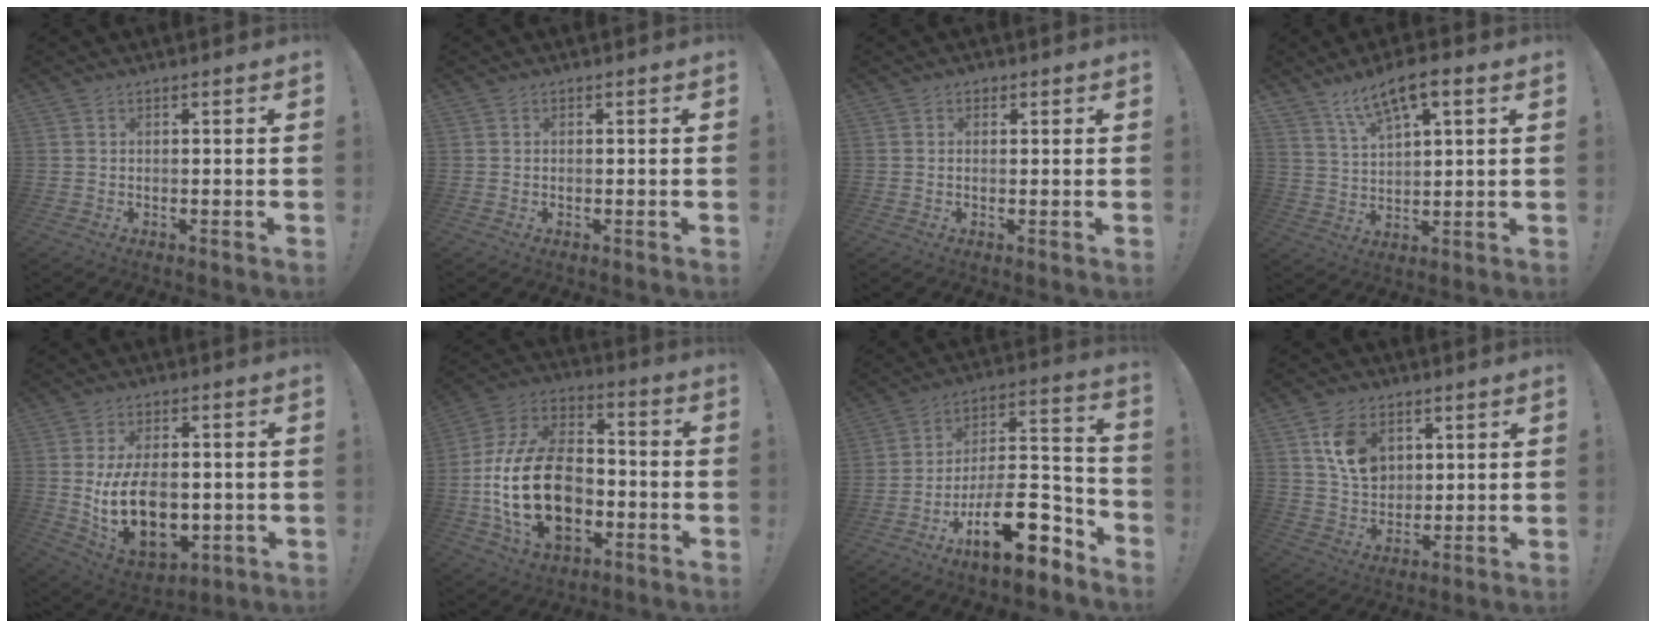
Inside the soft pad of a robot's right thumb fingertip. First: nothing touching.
{"total": 0.0}
{"total": 1.1, "force": [0.4, 0.9, 0.5], "torque": [0.000, -0.002, 0.005]}
{"total": 9.0, "force": [5.7, 2.8, 6.3], "torque": [-0.108, -0.024, 0.102]}
{"total": 17.9, "force": [-1.8, 11.3, 13.8], "torque": [-0.232, -0.015, -0.020]}
{"total": 26.0, "force": [-5.4, 17.0, 19.0], "torque": [-0.369, 0.037, -0.076]}
{"total": 21.2, "force": [-11.5, 8.7, 15.6], "torque": [-0.244, 0.070, -0.182]}
{"total": 10.8, "force": [4.5, 7.9, 6.0], "torque": [-0.093, -0.007, 0.090]}